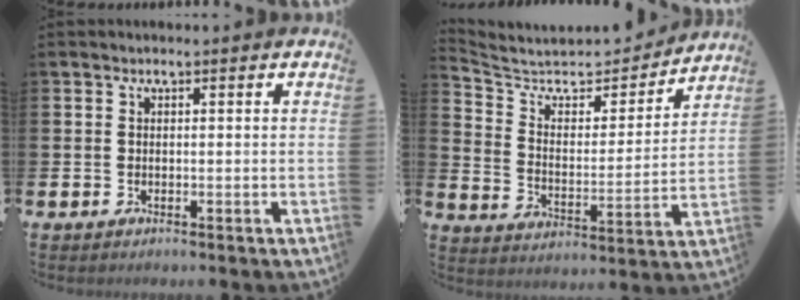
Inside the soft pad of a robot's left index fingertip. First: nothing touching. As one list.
[{"total": 6.6, "force": [5.8, 2.6, 1.8], "torque": [-0.067, -0.051, 0.092]}]